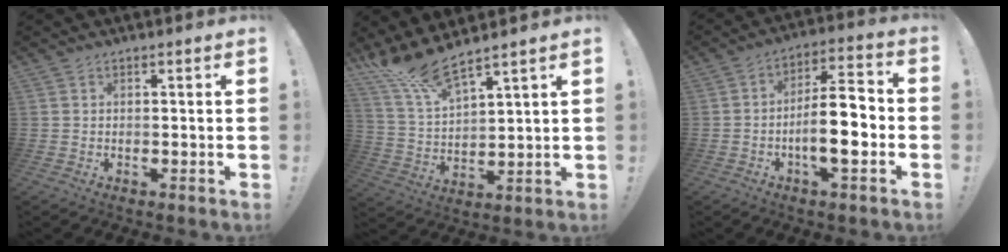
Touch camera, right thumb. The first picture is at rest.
{"total": 11.2, "force": [10.0, 1.6, 4.9], "torque": [-0.110, -0.059, 0.180]}
{"total": 14.1, "force": [-4.0, 4.2, 12.9], "torque": [-0.217, 0.014, -0.071]}